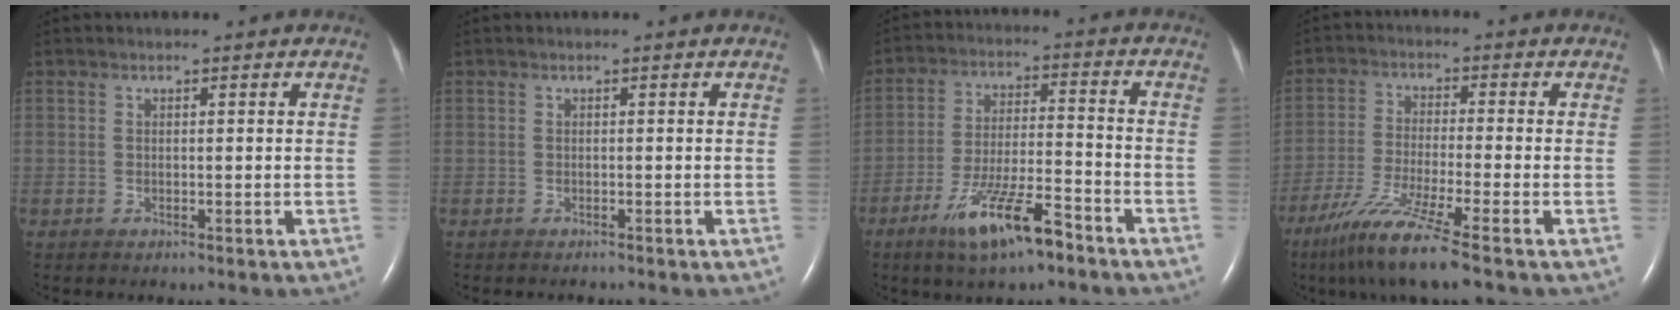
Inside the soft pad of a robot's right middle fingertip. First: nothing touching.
{"total": 0.9, "force": [-0.9, 0.1, 0.1], "torque": [-0.005, -0.003, -0.013]}
{"total": 11.0, "force": [-7.2, 1.9, 8.1], "torque": [-0.154, -0.013, -0.128]}
{"total": 9.9, "force": [-6.9, -1.0, 7.1], "torque": [-0.141, -0.040, -0.128]}